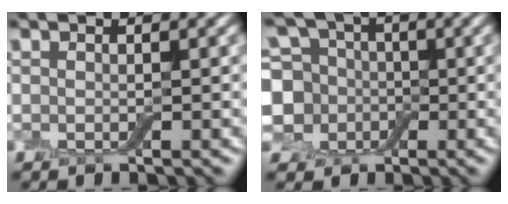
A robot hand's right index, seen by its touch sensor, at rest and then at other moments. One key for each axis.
{"total": 7.1, "fx": -0.5, "fy": 6.2, "fz": 3.4, "tx": -0.075, "ty": 0.002, "tz": -0.029}